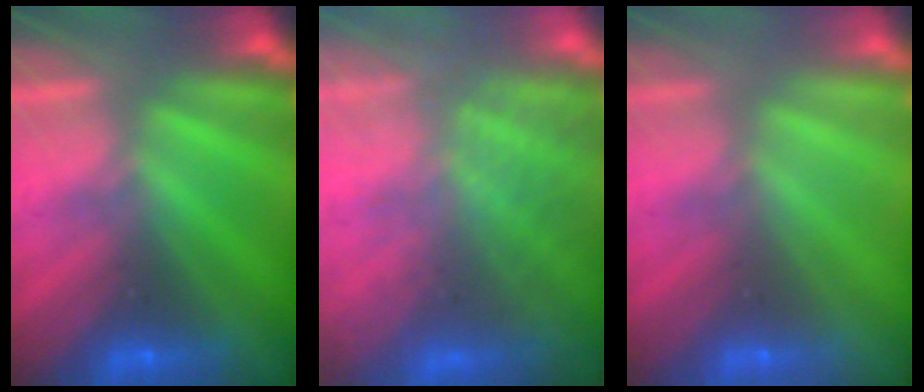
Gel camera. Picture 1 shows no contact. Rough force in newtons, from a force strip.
{"total": 6.9}
{"total": 3.4}